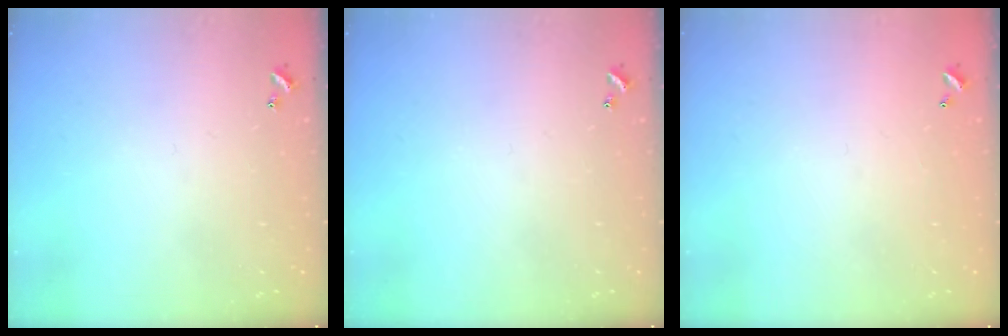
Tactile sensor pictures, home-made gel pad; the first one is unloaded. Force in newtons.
{"total": 0.0}
{"total": 2.8, "press": 2.8, "slide": 0.1}